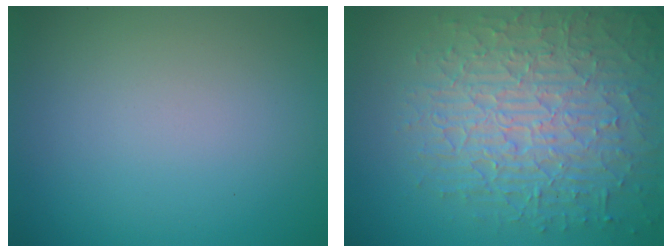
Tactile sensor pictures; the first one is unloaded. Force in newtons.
{"total": 9.0, "press": 6.2, "slide": 6.5}